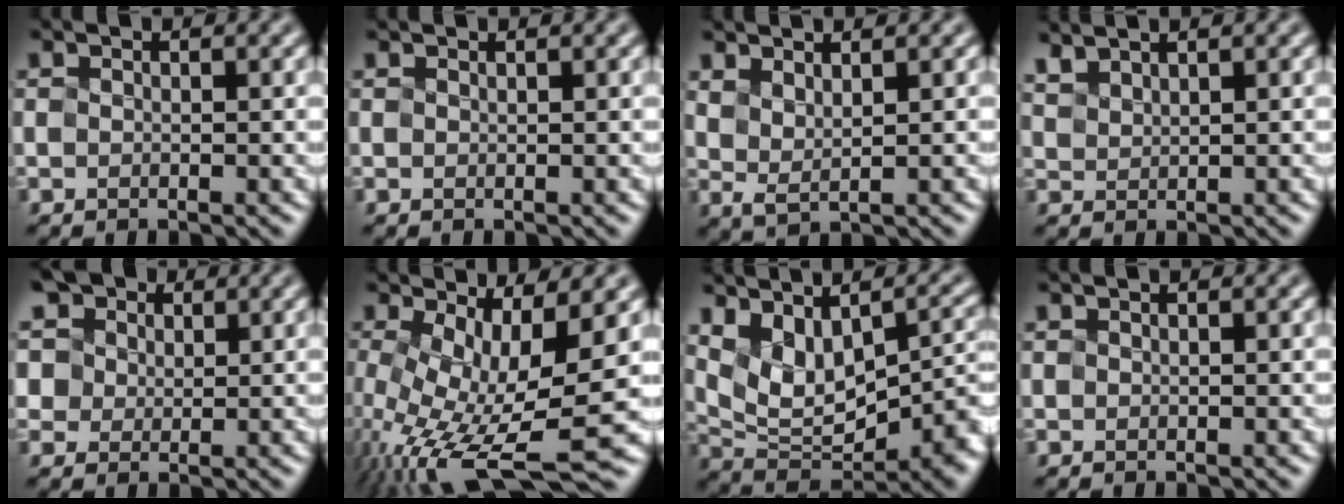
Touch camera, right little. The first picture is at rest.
{"total": 0.7, "force": [0.6, 0.3, 0.3], "torque": [-0.003, 0.005, 0.005]}
{"total": 1.7, "force": [1.6, 0.1, 0.7], "torque": [-0.023, 0.003, 0.045]}
{"total": 1.9, "force": [1.8, -0.1, -0.1], "torque": [-0.011, 0.016, 0.051]}
{"total": 7.8, "force": [4.3, 5.8, 2.9], "torque": [-0.082, 0.029, 0.074]}
{"total": 11.0, "force": [-2.2, 2.7, 10.5], "torque": [-0.201, -0.009, -0.002]}
{"total": 8.8, "force": [1.8, 4.5, 7.3], "torque": [-0.132, -0.010, 0.063]}
{"total": 1.5, "force": [0.9, 0.8, 0.9], "torque": [-0.008, 0.020, 0.009]}